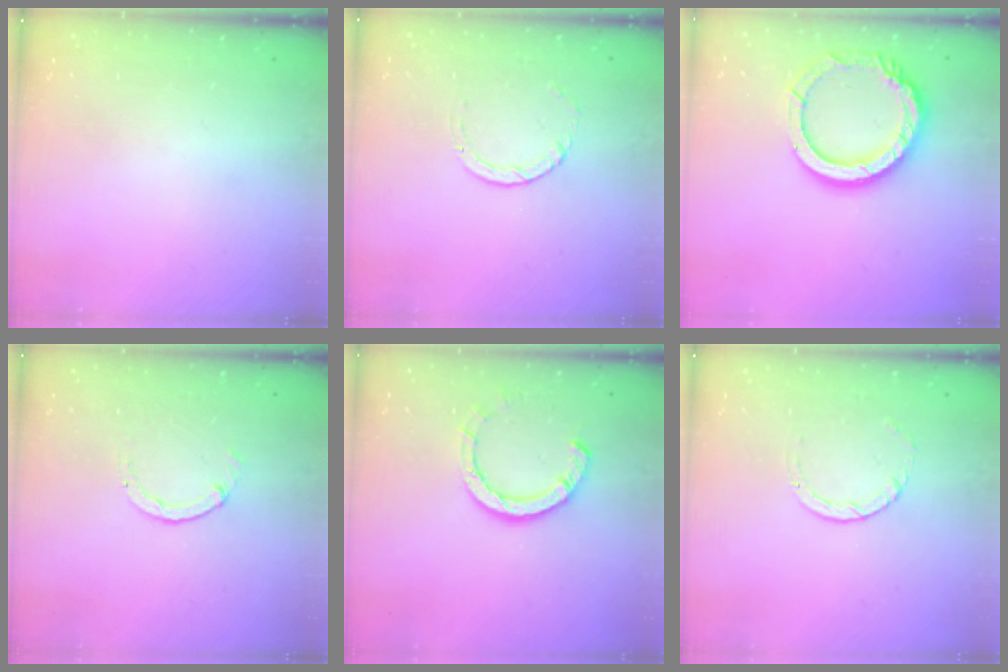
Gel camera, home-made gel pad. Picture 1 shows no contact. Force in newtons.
{"total": 1.0, "press": 1.0, "slide": 0.1}
{"total": 14.2, "press": 14.1, "slide": 1.3}
{"total": 1.1, "press": 1.1, "slide": 0.2}
{"total": 9.0, "press": 8.9, "slide": 1.2}
{"total": 1.0, "press": 1.0, "slide": 0.1}